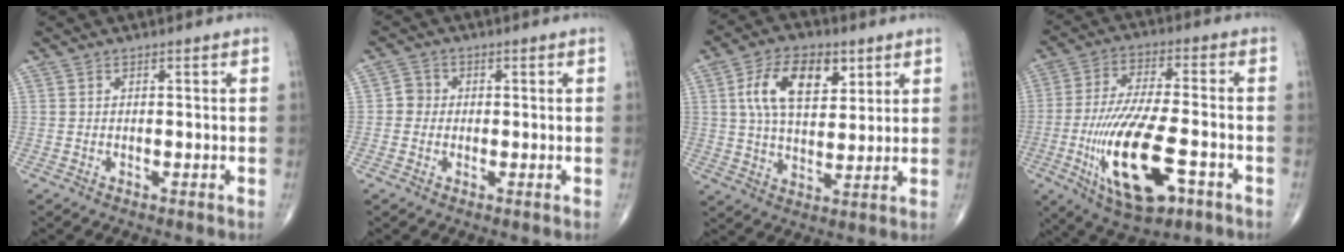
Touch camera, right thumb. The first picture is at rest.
{"total": 2.5, "force": [-0.2, 2.4, 0.7], "torque": [0.004, 0.008, -0.010]}
{"total": 12.9, "force": [4.7, 7.1, 9.7], "torque": [-0.152, -0.008, 0.084]}
{"total": 18.8, "force": [-6.3, 7.0, 16.3], "torque": [-0.317, 0.010, -0.098]}